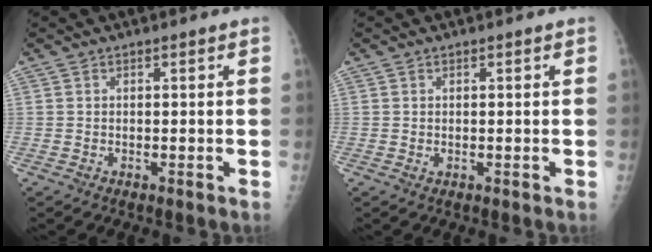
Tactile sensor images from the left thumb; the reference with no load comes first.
{"total": 0.6, "force": [0.2, 0.4, 0.3], "torque": [-0.001, -0.002, 0.004]}